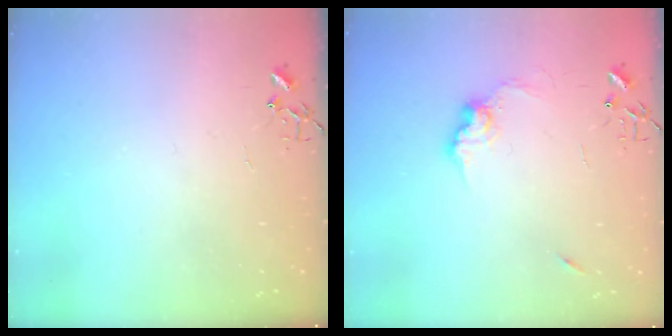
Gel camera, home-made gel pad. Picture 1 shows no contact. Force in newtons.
{"total": 9.6, "press": 9.6, "slide": 0.8}